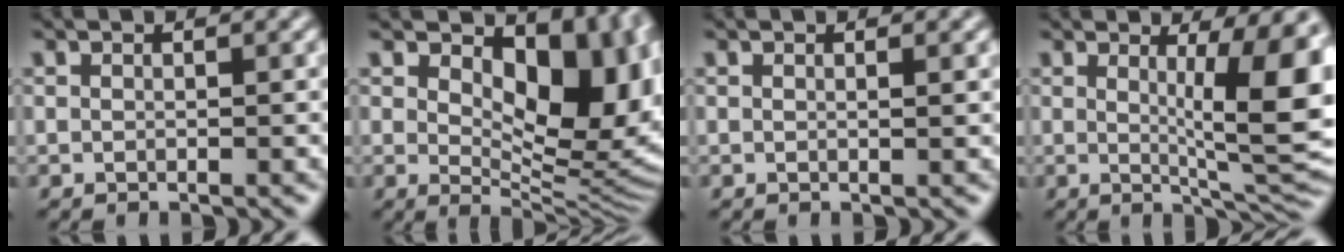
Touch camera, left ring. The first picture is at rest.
{"total": 13.0, "force": [3.2, 7.0, 10.4], "torque": [-0.130, -0.014, 0.061]}
{"total": 0.6, "force": [0.2, 0.2, 0.5], "torque": [-0.002, 0.001, 0.002]}
{"total": 8.9, "force": [1.6, 2.0, 8.5], "torque": [-0.111, -0.011, 0.029]}